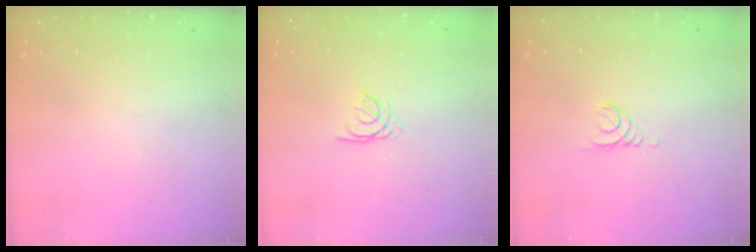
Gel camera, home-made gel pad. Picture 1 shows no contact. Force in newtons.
{"total": 1.1, "press": 1.1, "slide": 0.3}
{"total": 0.7, "press": 0.7, "slide": 0.1}